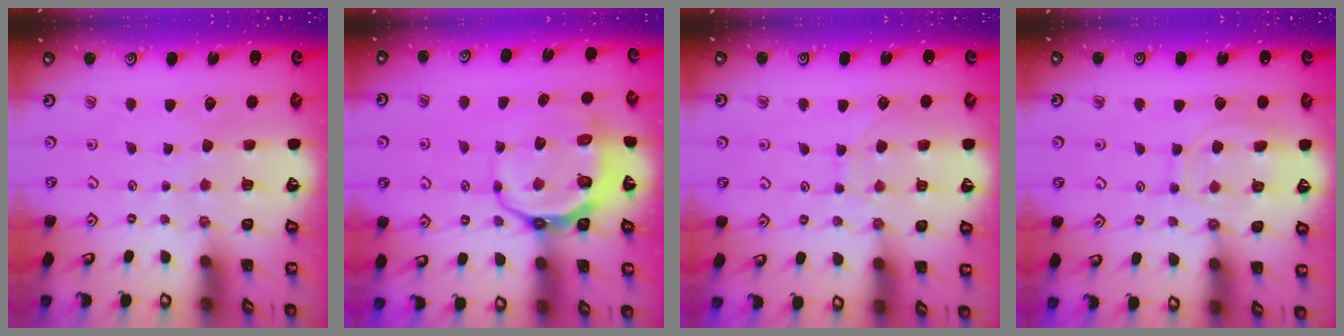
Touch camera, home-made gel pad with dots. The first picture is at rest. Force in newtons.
{"total": 9.5, "press": 8.8, "slide": 3.6}
{"total": 7.3, "press": 7.3, "slide": 0.6}
{"total": 10.8, "press": 10.7, "slide": 1.0}